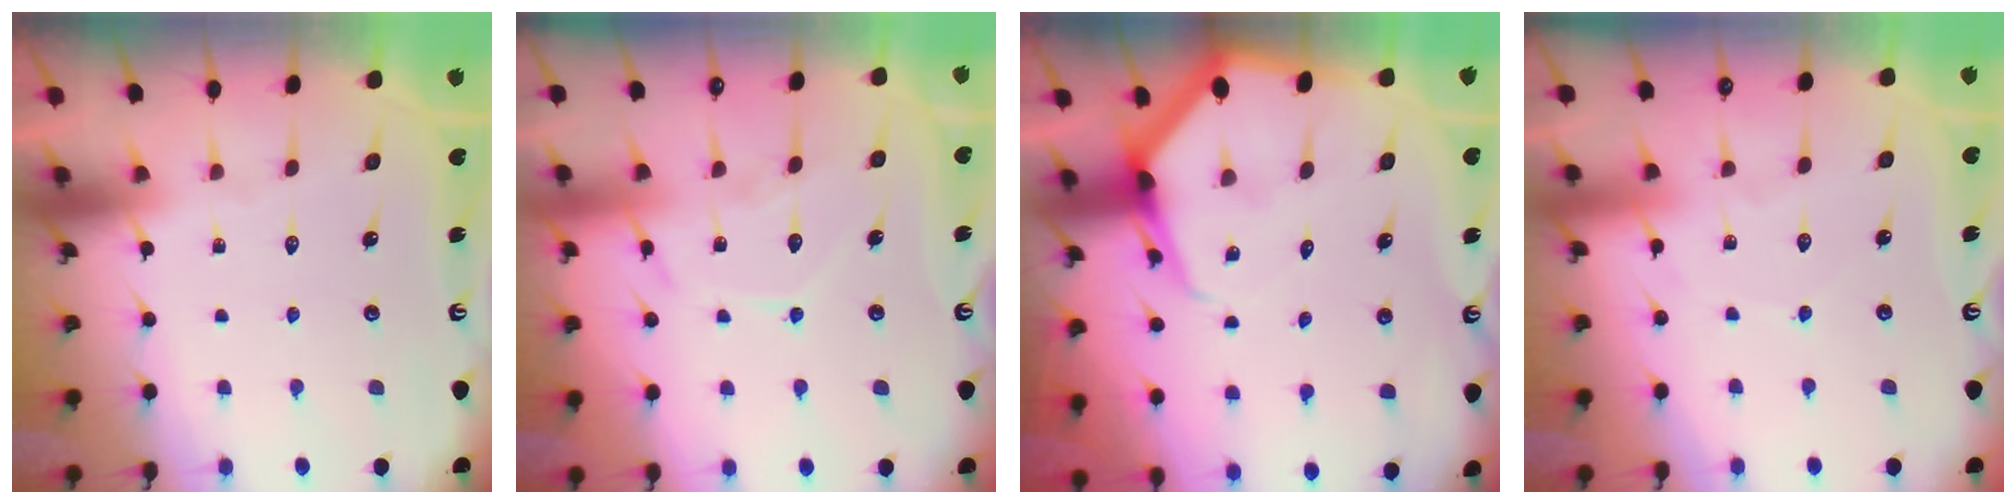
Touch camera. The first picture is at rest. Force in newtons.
{"total": 10.9, "press": 10.8, "slide": 0.8}
{"total": 6.1, "press": 6.0, "slide": 0.5}
{"total": 2.5, "press": 2.5, "slide": 0.3}